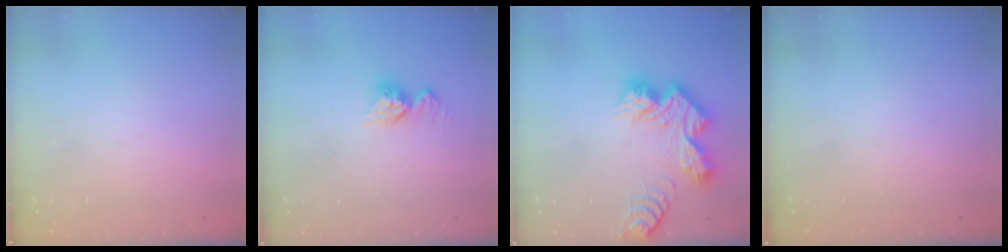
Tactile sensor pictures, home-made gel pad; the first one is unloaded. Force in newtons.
{"total": 9.4, "press": 9.4, "slide": 0.9}
{"total": 13.8, "press": 13.7, "slide": 1.2}
{"total": 0.0}